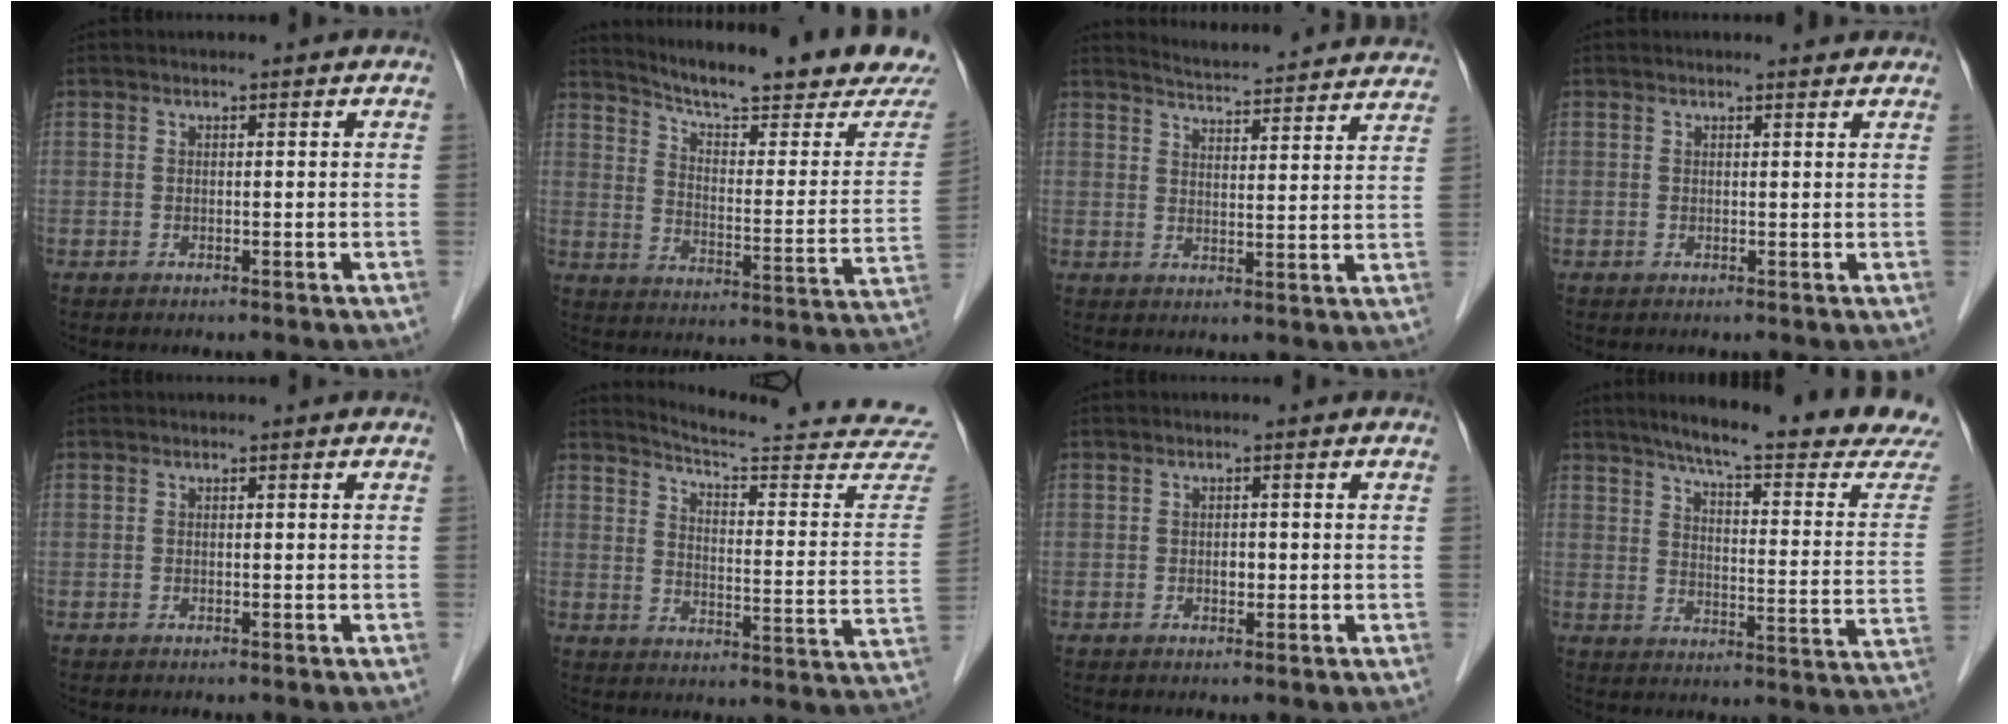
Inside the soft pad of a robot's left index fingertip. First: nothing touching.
{"total": 22.0, "force": [20.0, 0.8, 9.1], "torque": [-0.137, -0.070, 0.263]}
{"total": 19.0, "force": [18.5, 1.5, 4.3], "torque": [-0.063, -0.039, 0.220]}
{"total": 1.7, "force": [1.7, 0.2, 0.2], "torque": [-0.012, -0.001, 0.017]}
{"total": 0.0}
{"total": 22.2, "force": [21.6, -0.3, 5.2], "torque": [-0.077, -0.129, 0.254]}
{"total": 1.1, "force": [-0.2, 0.7, 0.8], "torque": [-0.015, 0.001, -0.002]}
{"total": 22.6, "force": [20.1, 0.3, 10.2], "torque": [-0.142, -0.071, 0.251]}